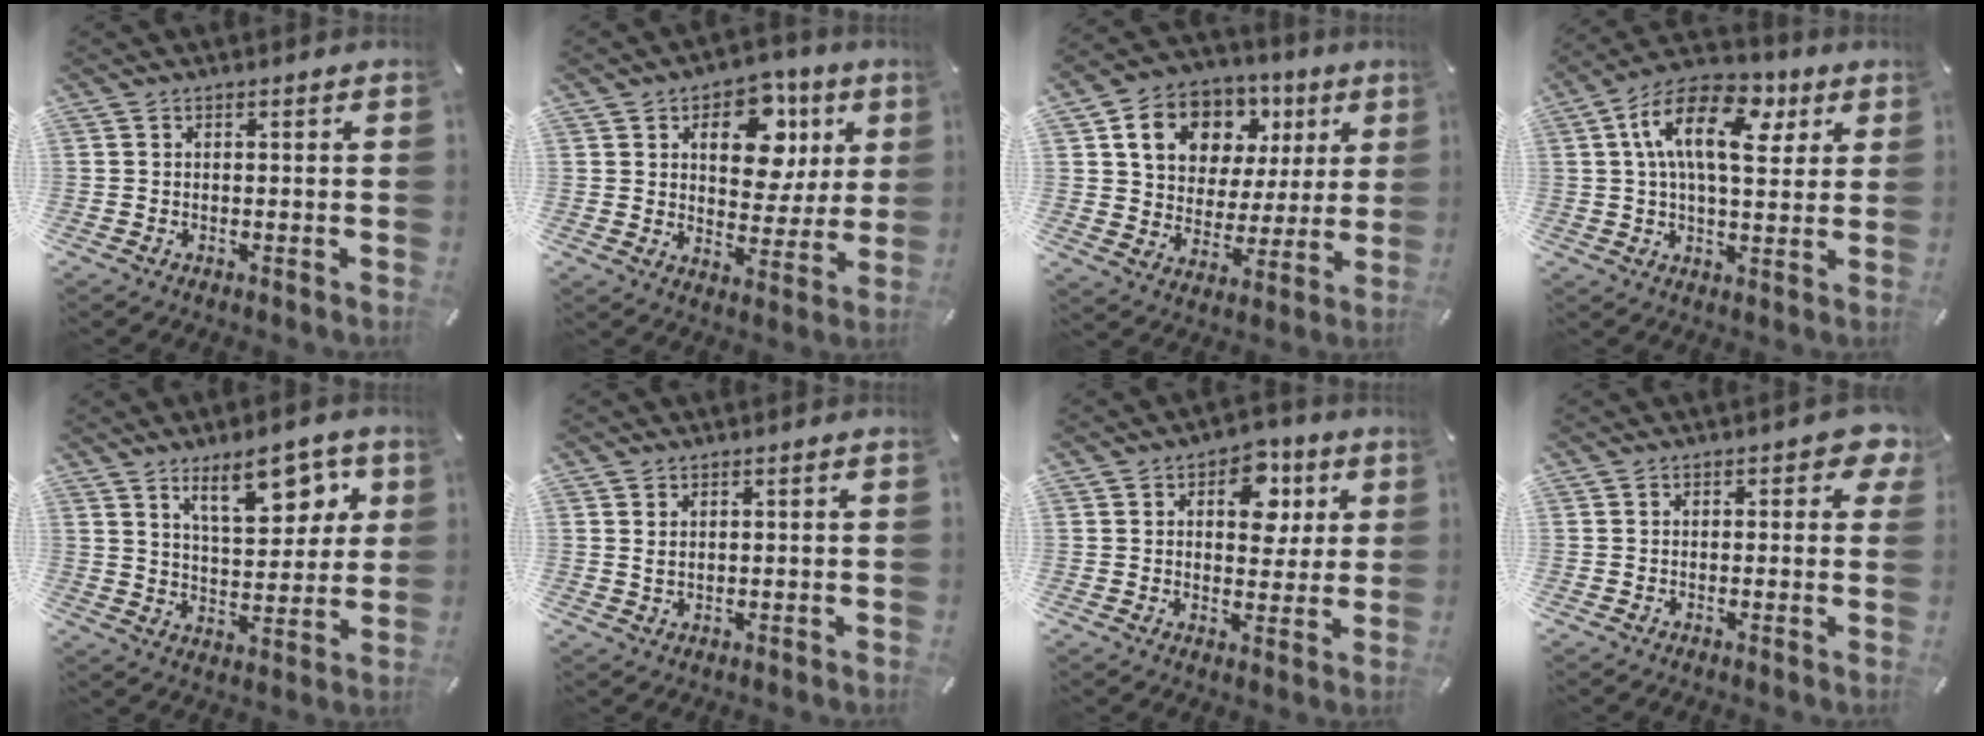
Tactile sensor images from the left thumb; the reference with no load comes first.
{"total": 14.0, "force": [5.9, 9.1, 8.8], "torque": [-0.115, -0.020, 0.098]}
{"total": 13.6, "force": [6.0, 10.9, 5.6], "torque": [-0.099, -0.018, 0.114]}
{"total": 17.2, "force": [6.1, 9.1, 13.2], "torque": [-0.241, -0.009, 0.099]}
{"total": 13.5, "force": [7.7, 6.4, 9.0], "torque": [-0.114, -0.034, 0.128]}
{"total": 1.6, "force": [0.9, 0.9, 1.0], "torque": [-0.021, 0.002, 0.015]}
{"total": 10.3, "force": [3.7, 7.2, 6.3], "torque": [-0.067, -0.005, 0.056]}
{"total": 3.4, "force": [1.2, 1.9, 2.6], "torque": [-0.028, 0.001, 0.015]}